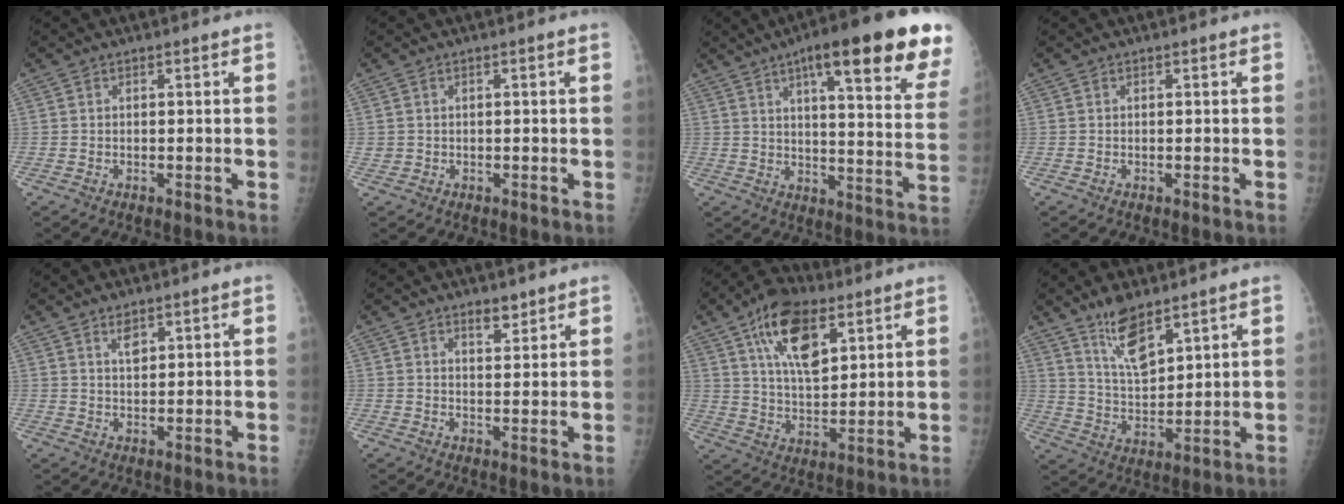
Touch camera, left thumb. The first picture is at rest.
{"total": 0.9, "force": [0.4, 0.8, 0.3], "torque": [0.004, 0.000, 0.006]}
{"total": 24.8, "force": [14.7, 4.9, 19.4], "torque": [-0.241, -0.041, 0.188]}
{"total": 0.0}
{"total": 2.8, "force": [1.8, 1.3, 1.7], "torque": [-0.021, -0.013, 0.036]}
{"total": 3.1, "force": [2.5, 1.3, 1.3], "torque": [-0.006, -0.019, 0.041]}
{"total": 14.5, "force": [7.0, 7.2, 10.4], "torque": [-0.153, -0.023, 0.125]}
{"total": 9.2, "force": [6.6, 3.1, 5.6], "torque": [-0.089, -0.047, 0.134]}